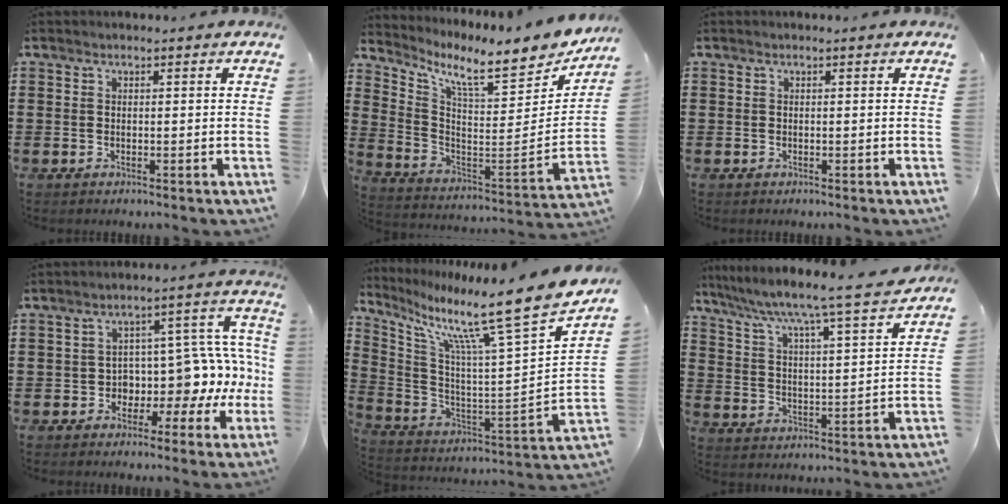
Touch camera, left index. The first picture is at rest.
{"total": 9.0, "force": [7.4, 1.1, 5.0], "torque": [-0.118, -0.068, 0.117]}
{"total": 0.0}
{"total": 7.5, "force": [1.3, 5.7, 4.7], "torque": [-0.081, -0.048, 0.018]}
{"total": 12.0, "force": [8.5, -0.1, 8.5], "torque": [-0.168, -0.075, 0.120]}
{"total": 5.2, "force": [4.5, -0.7, 2.4], "torque": [-0.069, -0.047, 0.064]}